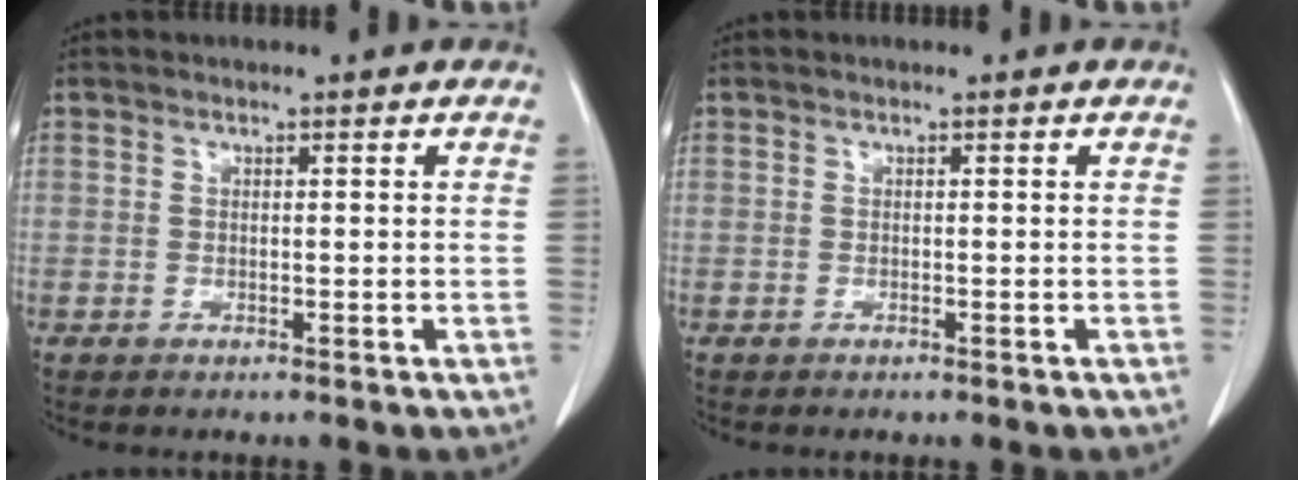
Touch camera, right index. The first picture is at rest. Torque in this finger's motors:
{"motor_torque": [-0.09, 0.10, -0.26, -0.06]}